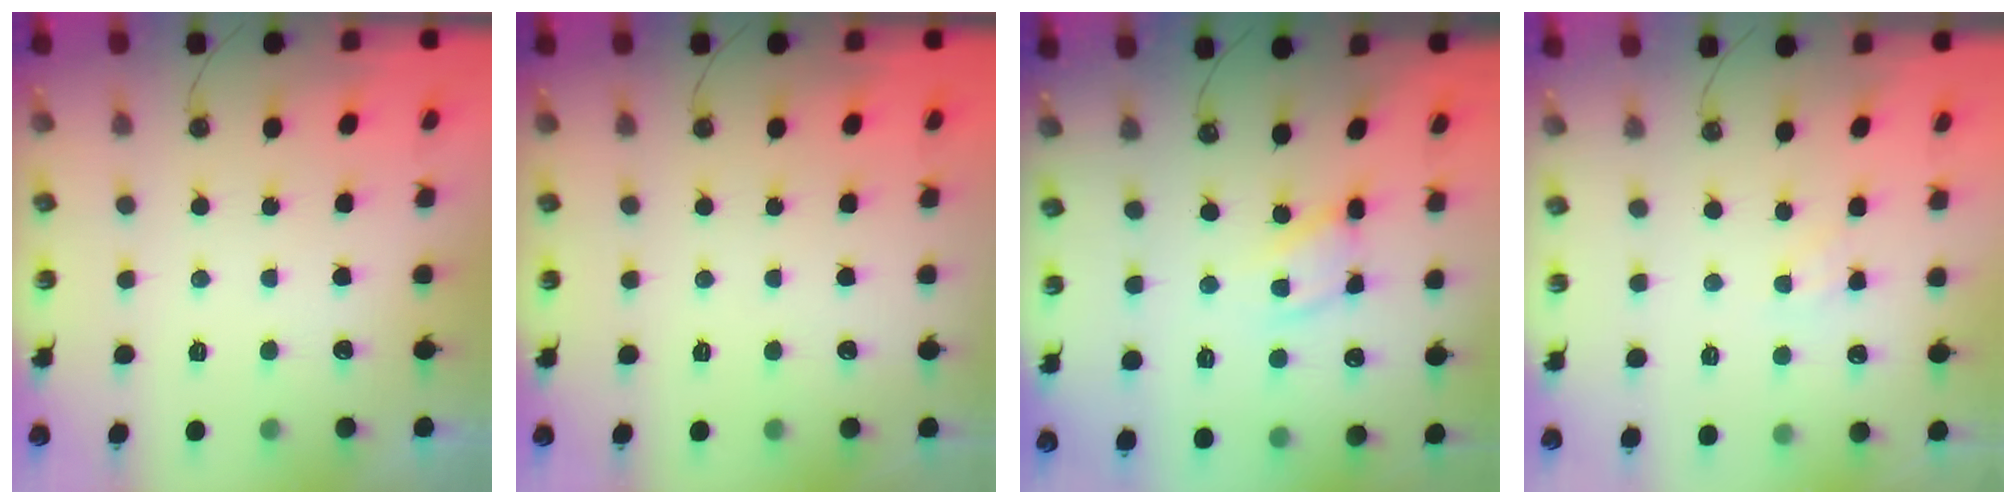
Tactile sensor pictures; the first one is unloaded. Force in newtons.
{"total": 0.0}
{"total": 9.2, "press": 9.2, "slide": 0.6}
{"total": 1.6, "press": 1.6, "slide": 0.2}